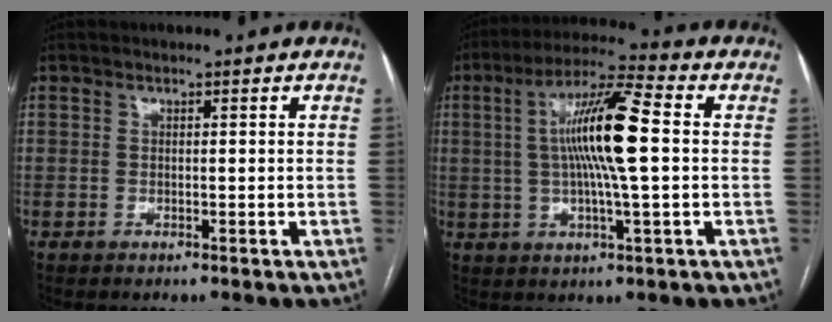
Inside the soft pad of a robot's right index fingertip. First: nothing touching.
{"total": 12.7, "force": [1.0, 0.8, 12.7], "torque": [-0.234, 0.012, 0.014]}